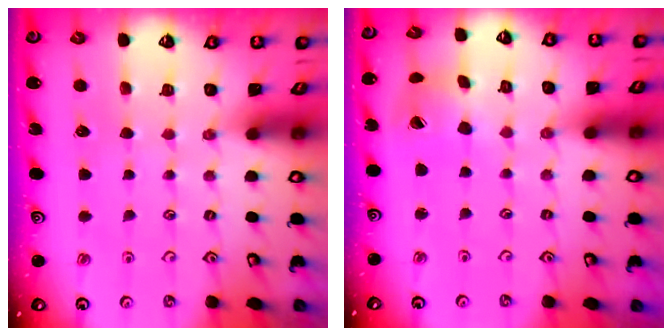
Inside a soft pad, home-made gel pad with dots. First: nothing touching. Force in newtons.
{"total": 5.4, "press": 5.4, "slide": 0.5}